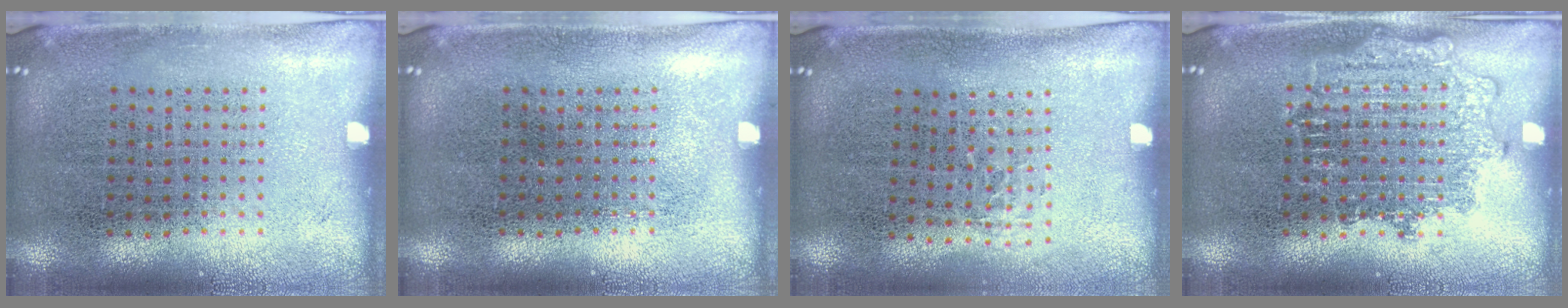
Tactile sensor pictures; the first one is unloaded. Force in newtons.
{"total": 0.0}
{"total": 0.5, "press": 0.4, "slide": 0.3}
{"total": 2.4, "press": 2.4, "slide": 0.3}